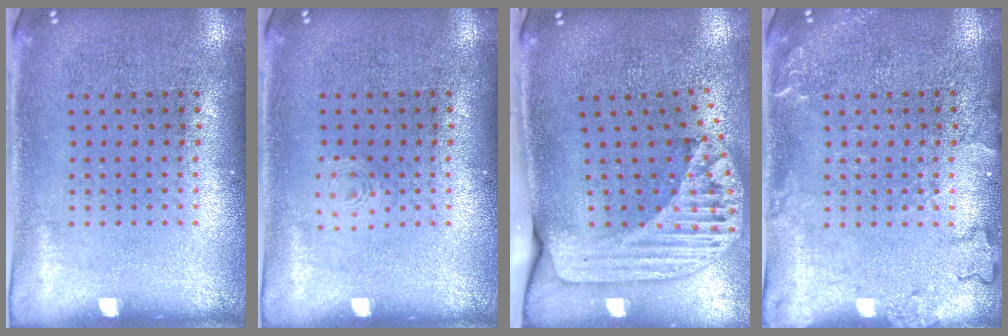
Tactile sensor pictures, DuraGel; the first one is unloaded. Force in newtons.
{"total": 0.7, "press": 0.7, "slide": 0.1}
{"total": 2.4, "press": 1.7, "slide": 1.6}
{"total": 1.9, "press": 1.9, "slide": 0.3}